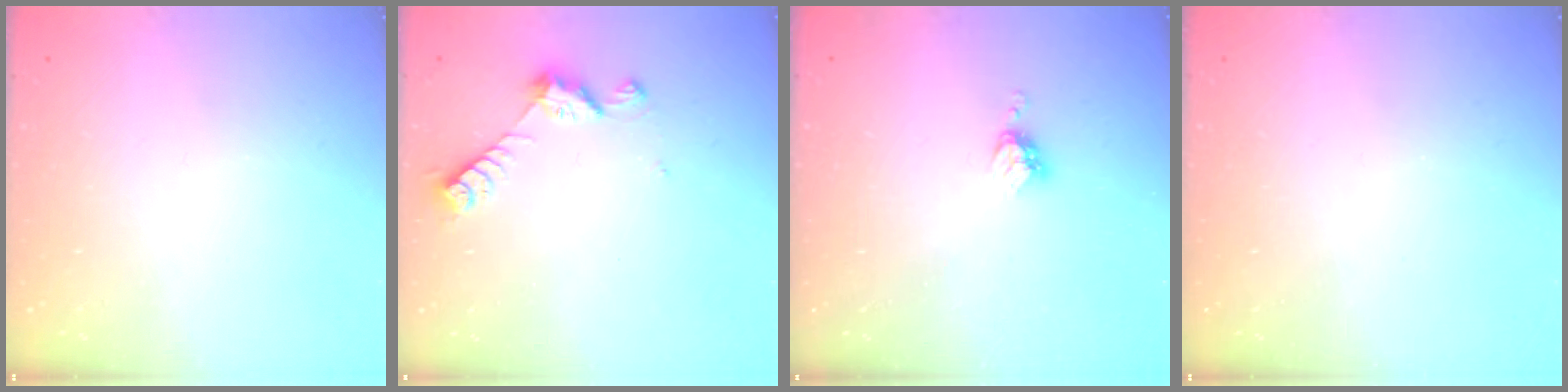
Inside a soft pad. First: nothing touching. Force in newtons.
{"total": 7.2, "press": 7.2, "slide": 0.5}
{"total": 4.0, "press": 4.0, "slide": 0.5}
{"total": 0.0}